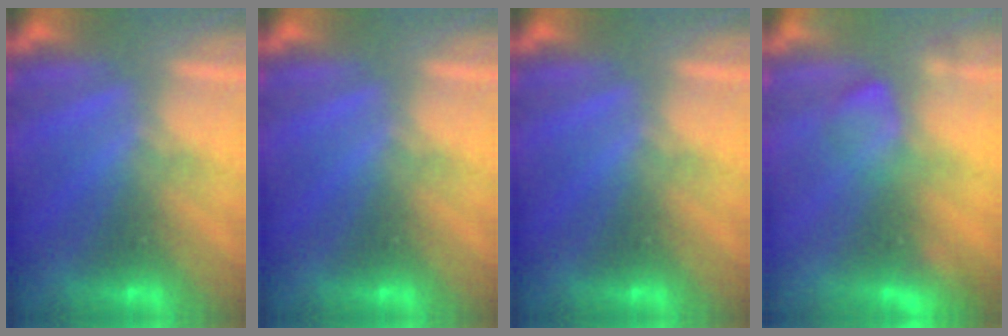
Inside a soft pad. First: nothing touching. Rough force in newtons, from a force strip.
{"total": 0.0}
{"total": 0.0}
{"total": 2.4}